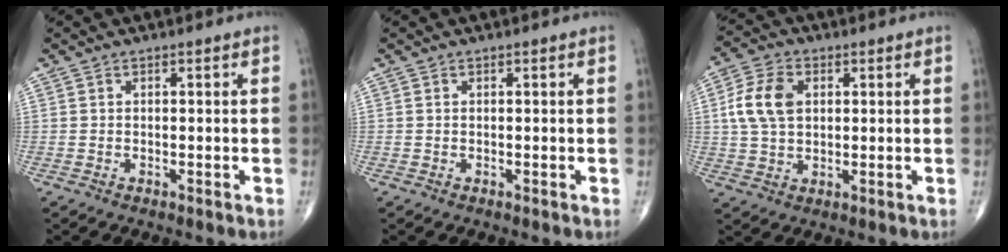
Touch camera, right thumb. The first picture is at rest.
{"total": 0.0}
{"total": 8.9, "force": [1.8, 5.9, 6.4], "torque": [-0.127, 0.006, 0.034]}